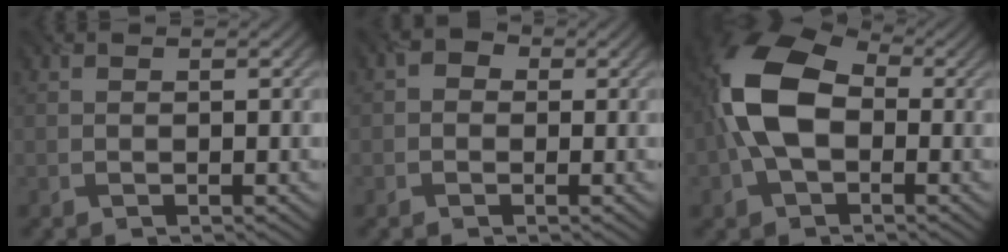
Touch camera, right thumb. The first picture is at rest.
{"total": 1.7, "force": [-0.4, 1.6, 0.5], "torque": [-0.005, 0.005, -0.013]}
{"total": 12.1, "force": [-0.3, 7.8, 9.3], "torque": [-0.214, 0.015, -0.021]}